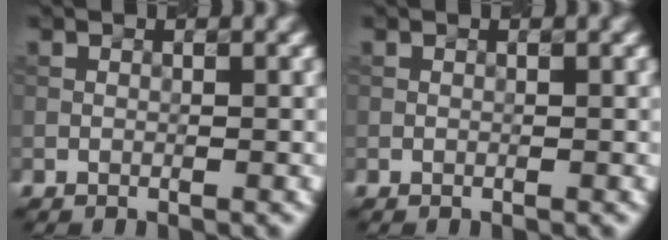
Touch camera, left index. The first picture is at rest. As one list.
[{"total": 0.0}]